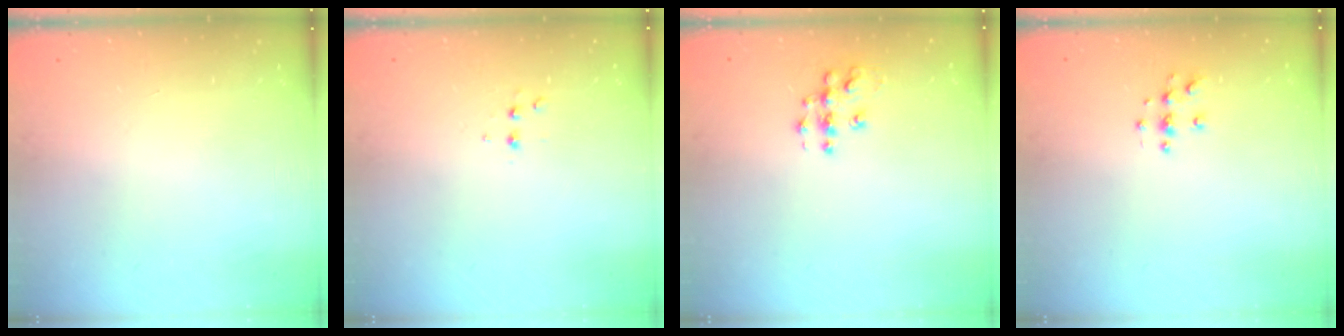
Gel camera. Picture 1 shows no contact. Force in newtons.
{"total": 2.6, "press": 2.5, "slide": 0.8}
{"total": 7.1, "press": 7.1, "slide": 0.3}
{"total": 4.6, "press": 4.6, "slide": 0.5}